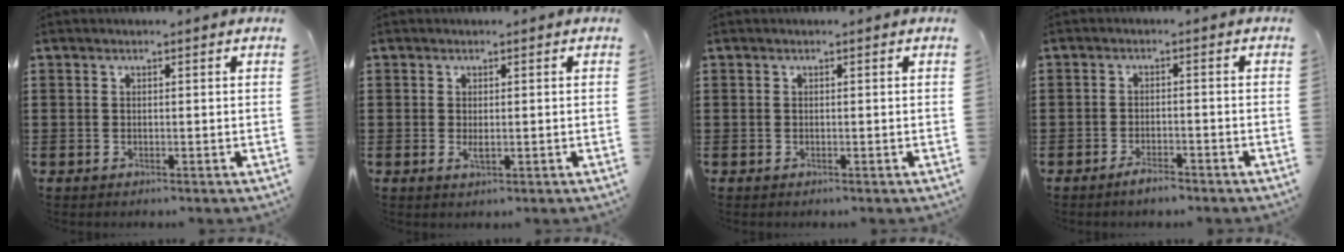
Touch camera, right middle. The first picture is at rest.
{"total": 1.5, "force": [0.0, 0.5, 1.4], "torque": [-0.029, -0.002, 0.001]}
{"total": 0.0}
{"total": 2.5, "force": [-2.1, 0.4, 1.3], "torque": [-0.024, 0.001, -0.039]}